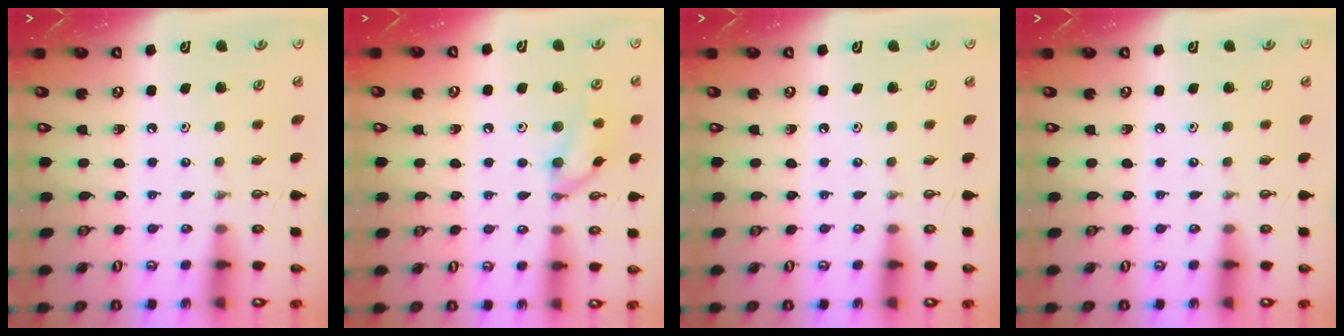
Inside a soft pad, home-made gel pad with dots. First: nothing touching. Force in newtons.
{"total": 10.7, "press": 10.7, "slide": 0.3}
{"total": 0.0}
{"total": 0.0}